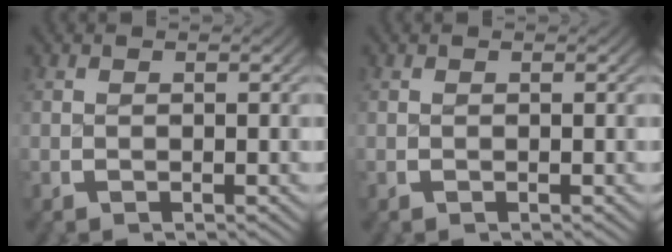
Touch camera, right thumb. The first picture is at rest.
{"total": 0.0}